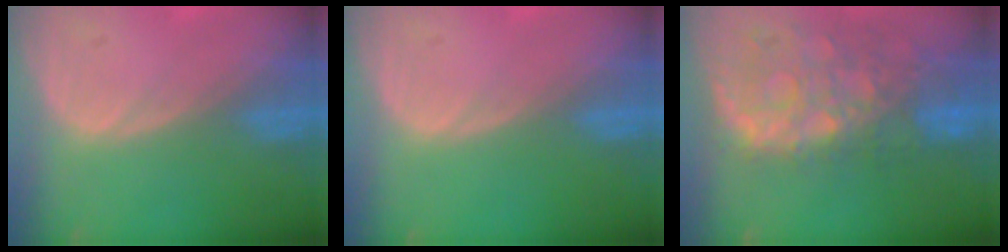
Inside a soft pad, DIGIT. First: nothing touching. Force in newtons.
{"total": 0.0}
{"total": 11.5, "press": 9.7, "slide": 6.2}